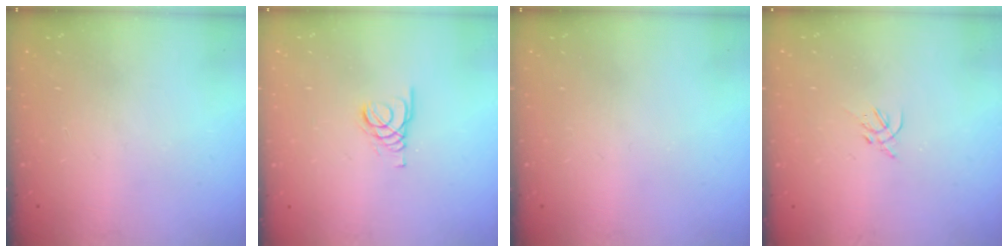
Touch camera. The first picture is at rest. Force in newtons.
{"total": 1.4, "press": 1.4, "slide": 0.2}
{"total": 0.0}
{"total": 1.4, "press": 1.3, "slide": 0.5}